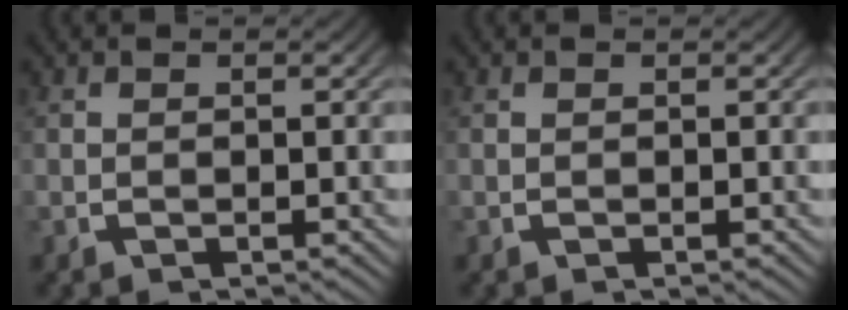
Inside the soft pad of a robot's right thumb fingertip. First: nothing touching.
{"total": 0.0}